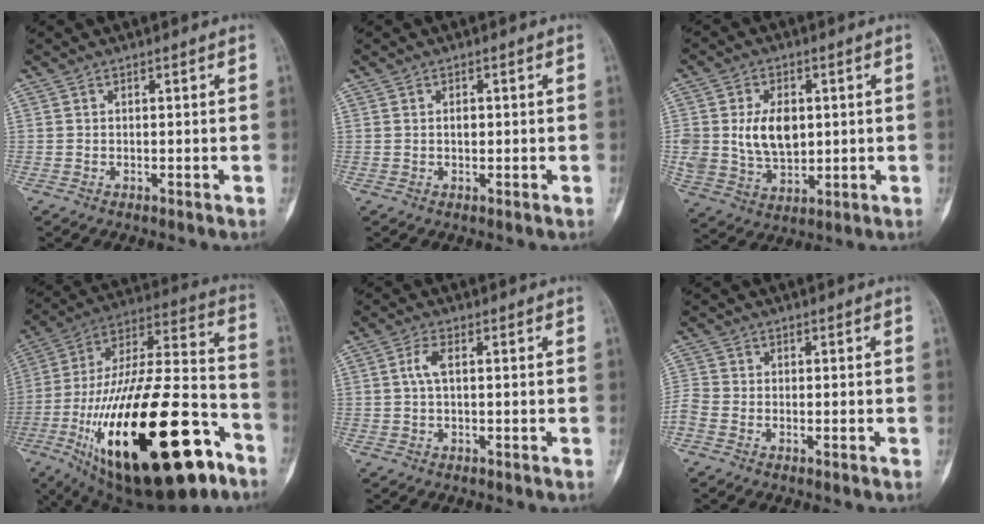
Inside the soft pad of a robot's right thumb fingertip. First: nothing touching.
{"total": 1.1, "force": [0.1, 0.7, 0.8], "torque": [-0.004, 0.000, 0.001]}
{"total": 11.6, "force": [1.6, 8.0, 8.3], "torque": [-0.130, -0.010, 0.041]}
{"total": 40.1, "force": [-16.9, 15.5, 33.0], "torque": [-0.564, 0.048, -0.263]}
{"total": 2.8, "force": [0.3, 1.1, 2.6], "torque": [-0.062, 0.005, 0.005]}
{"total": 3.7, "force": [-1.6, 2.0, 2.7], "torque": [-0.069, 0.008, -0.041]}